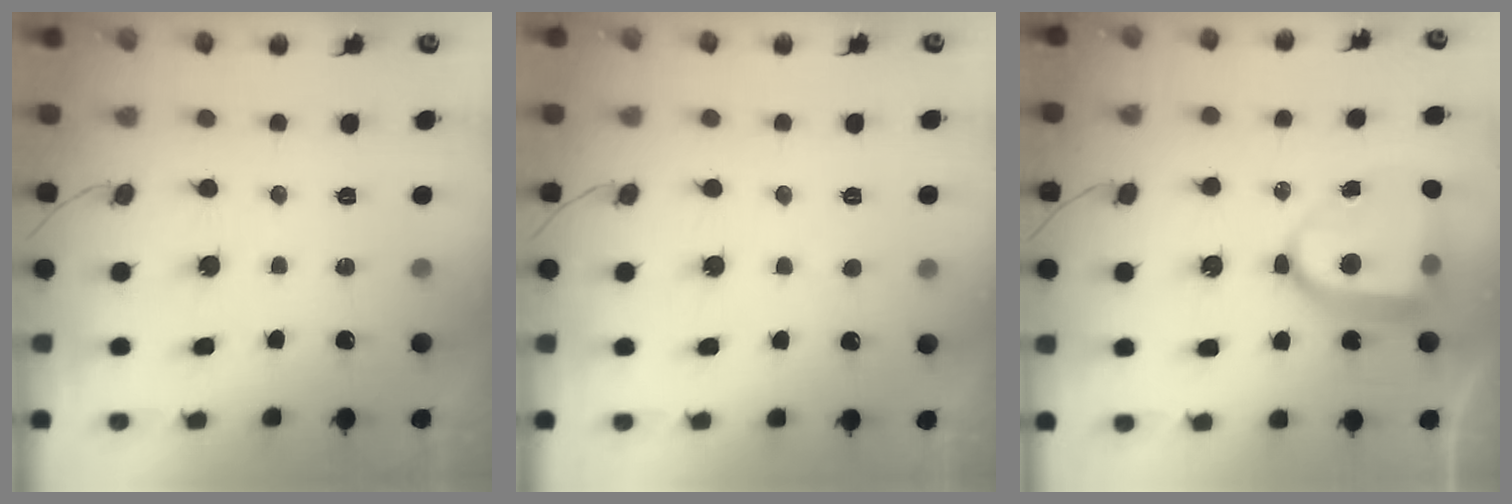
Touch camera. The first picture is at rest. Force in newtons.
{"total": 1.8, "press": 1.7, "slide": 0.1}
{"total": 15.7, "press": 15.6, "slide": 1.4}